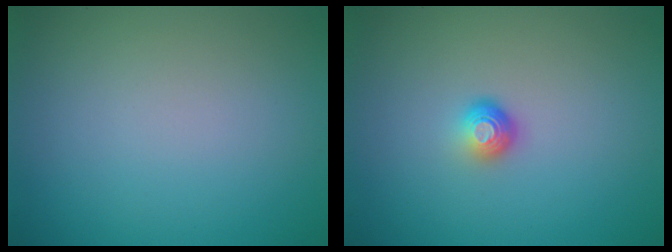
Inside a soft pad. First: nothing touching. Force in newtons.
{"total": 1.7, "press": 1.1, "slide": 1.3}